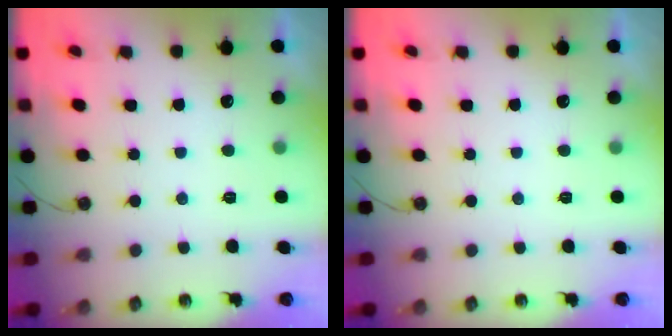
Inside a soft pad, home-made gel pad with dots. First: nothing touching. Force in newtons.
{"total": 0.0}